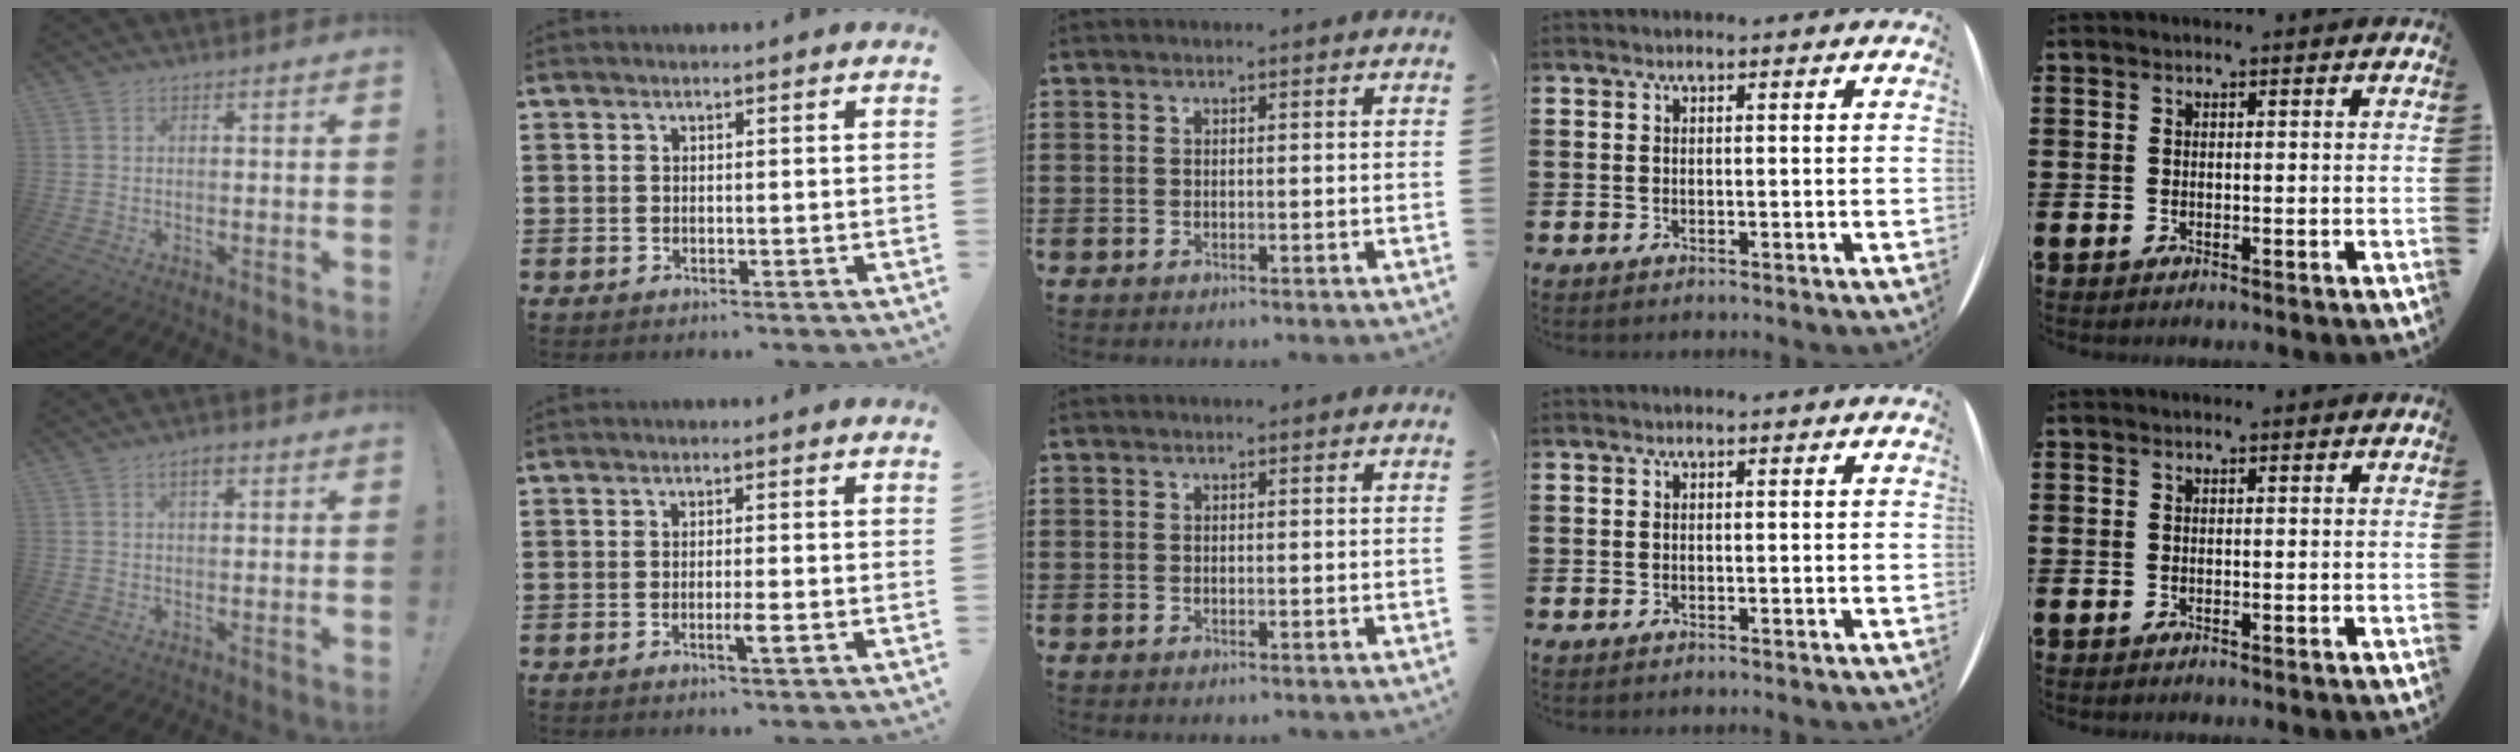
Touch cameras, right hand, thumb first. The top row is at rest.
{"thumb": {"total": 2.6, "force": [1.4, 1.1, 2.0], "torque": [-0.023, -0.002, 0.019]}, "index": {"total": 2.3, "force": [-1.0, 0.0, 2.1], "torque": [-0.042, -0.007, -0.020]}}